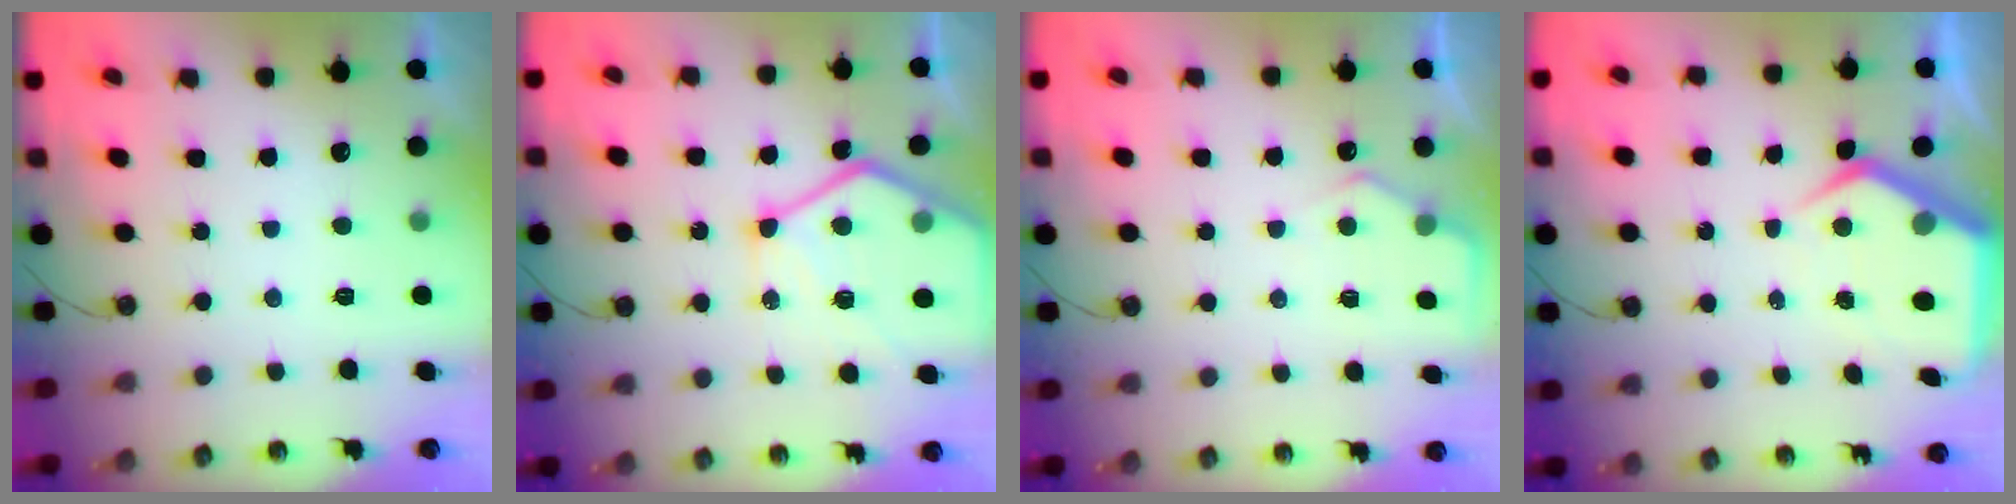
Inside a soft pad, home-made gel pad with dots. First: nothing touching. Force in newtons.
{"total": 17.8, "press": 17.8, "slide": 1.6}
{"total": 4.7, "press": 4.6, "slide": 0.5}
{"total": 8.1, "press": 8.1, "slide": 0.7}